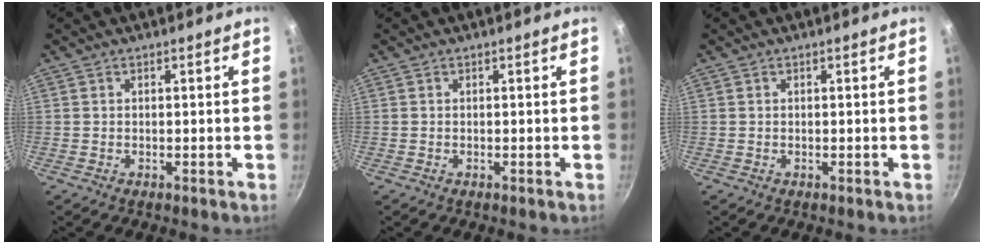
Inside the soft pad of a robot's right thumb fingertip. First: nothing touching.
{"total": 0.0}
{"total": 0.0}